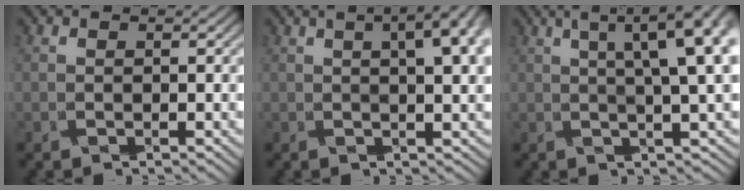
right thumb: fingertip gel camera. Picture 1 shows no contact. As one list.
[{"total": 7.0, "force": [2.4, 2.3, 6.1], "torque": [-0.095, 0.011, 0.040]}, {"total": 8.5, "force": [2.8, 1.2, 8.0], "torque": [-0.117, 0.020, 0.038]}]